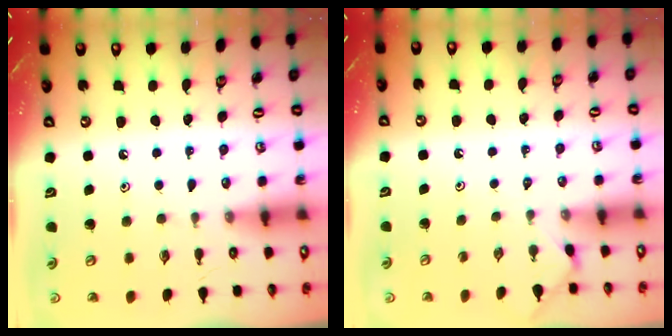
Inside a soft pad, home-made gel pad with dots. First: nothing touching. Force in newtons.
{"total": 2.3, "press": 2.3, "slide": 0.4}